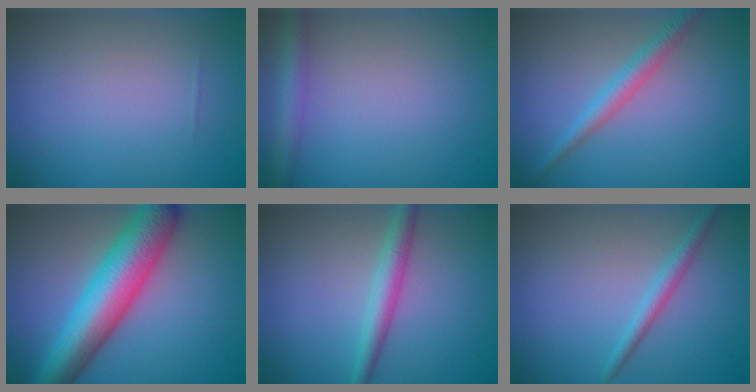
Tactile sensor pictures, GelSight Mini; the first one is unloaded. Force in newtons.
{"total": 2.9, "press": 2.9, "slide": 0.1}
{"total": 2.5, "press": 2.5, "slide": 0.1}
{"total": 9.5, "press": 9.5, "slide": 0.2}
{"total": 2.9, "press": 2.9, "slide": 0.1}
{"total": 1.8, "press": 1.8, "slide": 0.1}